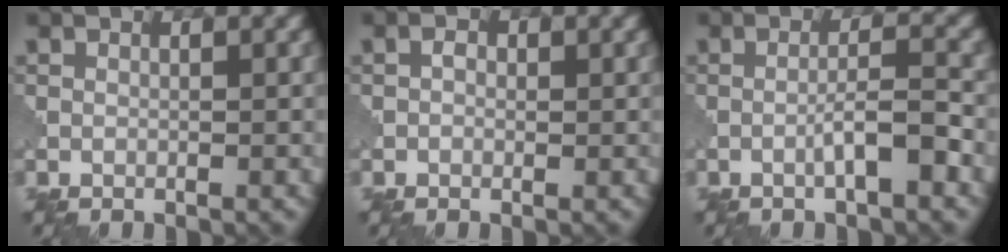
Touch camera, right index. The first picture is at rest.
{"total": 1.3, "force": [0.3, 1.0, 0.8], "torque": [-0.007, -0.003, -0.004]}
{"total": 3.0, "force": [-1.3, 0.3, 2.7], "torque": [-0.045, 0.012, -0.025]}